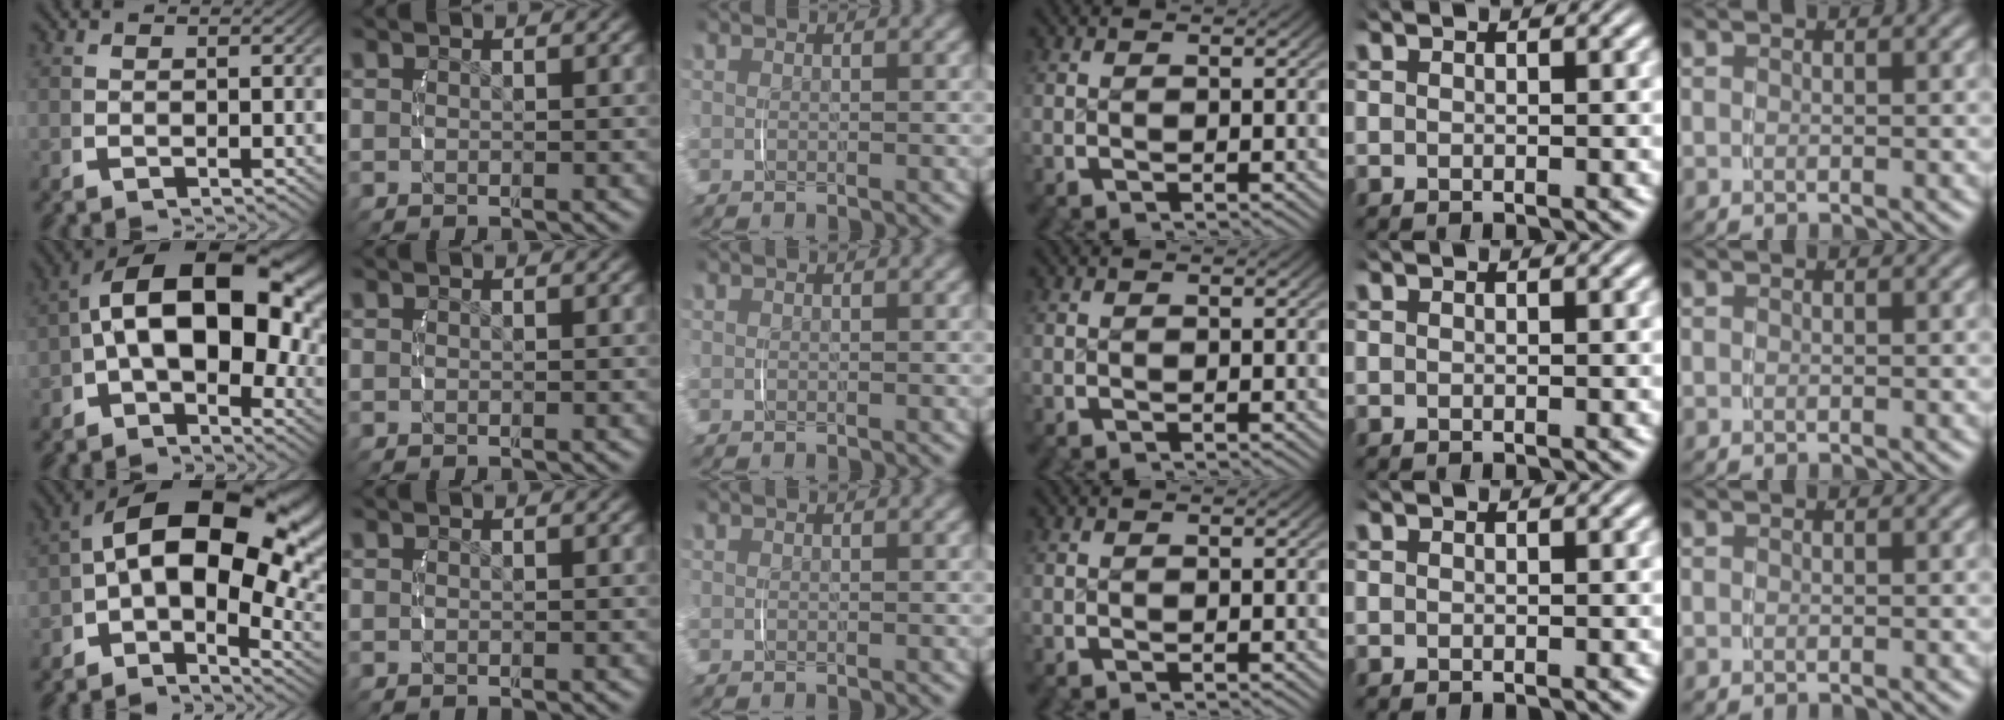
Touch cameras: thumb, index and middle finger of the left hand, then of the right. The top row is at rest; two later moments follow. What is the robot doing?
{"motion": "lift_and_place", "object": "camera"}